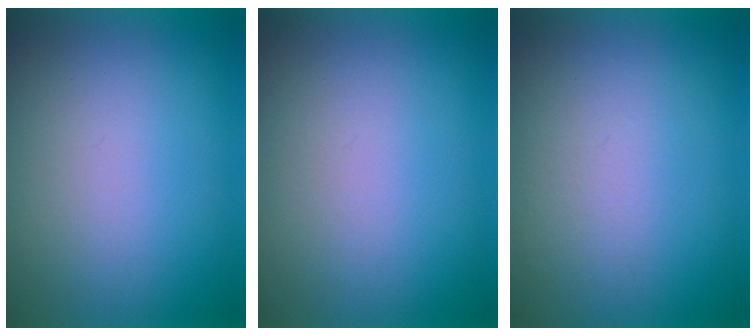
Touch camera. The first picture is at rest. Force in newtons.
{"total": 1.0}
{"total": 3.6}